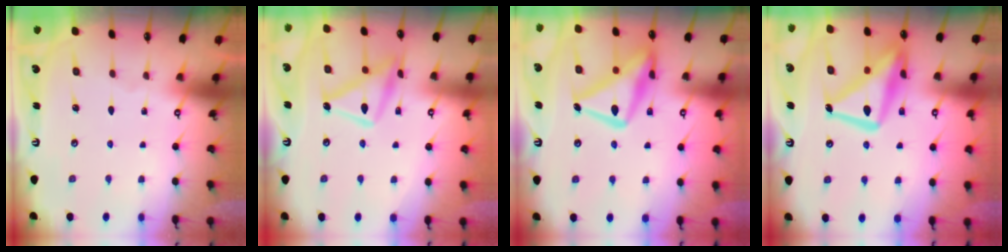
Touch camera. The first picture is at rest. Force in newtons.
{"total": 14.3, "press": 14.2, "slide": 1.2}
{"total": 18.3, "press": 18.2, "slide": 1.5}
{"total": 17.7, "press": 17.7, "slide": 1.6}